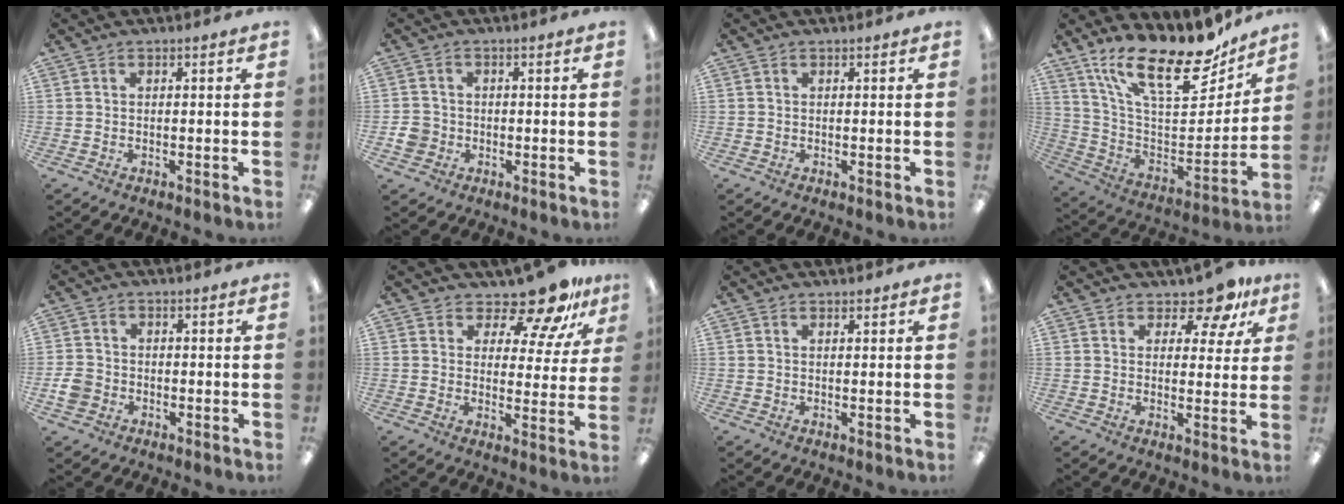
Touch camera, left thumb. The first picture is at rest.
{"total": 4.3, "force": [-1.1, 3.9, 1.4], "torque": [-0.028, 0.007, -0.019]}
{"total": 0.0}
{"total": 22.8, "force": [16.7, 7.6, 13.6], "torque": [-0.224, -0.113, 0.287]}
{"total": 4.0, "force": [-1.2, 3.4, 1.7], "torque": [-0.032, 0.007, -0.023]}
{"total": 12.1, "force": [10.2, 4.3, 4.9], "torque": [-0.080, -0.073, 0.184]}
{"total": 0.9, "force": [0.9, 0.3, 0.1], "torque": [0.005, -0.003, 0.015]}
{"total": 8.3, "force": [6.2, 4.0, 3.8], "torque": [-0.048, -0.039, 0.109]}